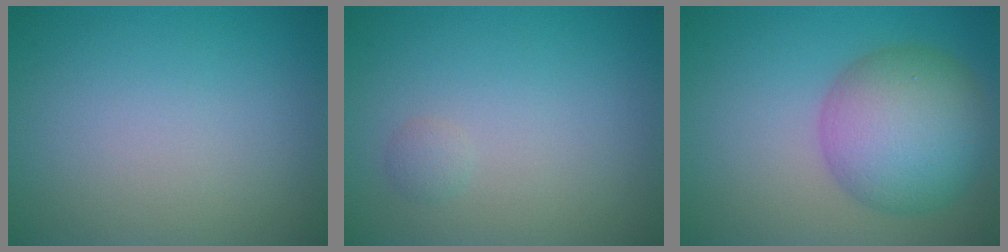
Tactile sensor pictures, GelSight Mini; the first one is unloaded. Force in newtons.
{"total": 0.7, "press": 0.7, "slide": 0.0}
{"total": 8.3, "press": 8.3, "slide": 0.3}